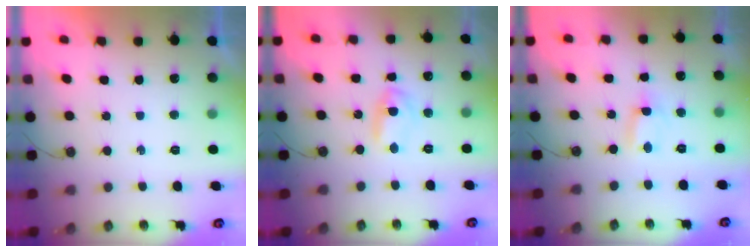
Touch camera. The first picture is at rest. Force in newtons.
{"total": 4.7, "press": 4.7, "slide": 0.3}
{"total": 0.5, "press": 0.2, "slide": 0.5}